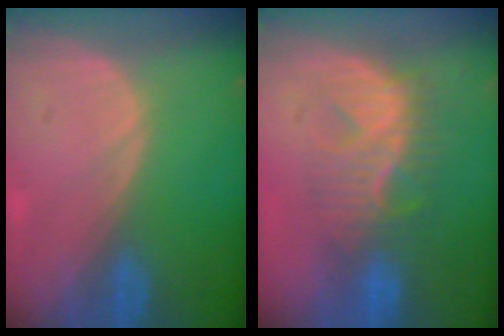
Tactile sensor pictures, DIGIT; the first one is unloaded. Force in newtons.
{"total": 8.0, "press": 7.9, "slide": 1.1}